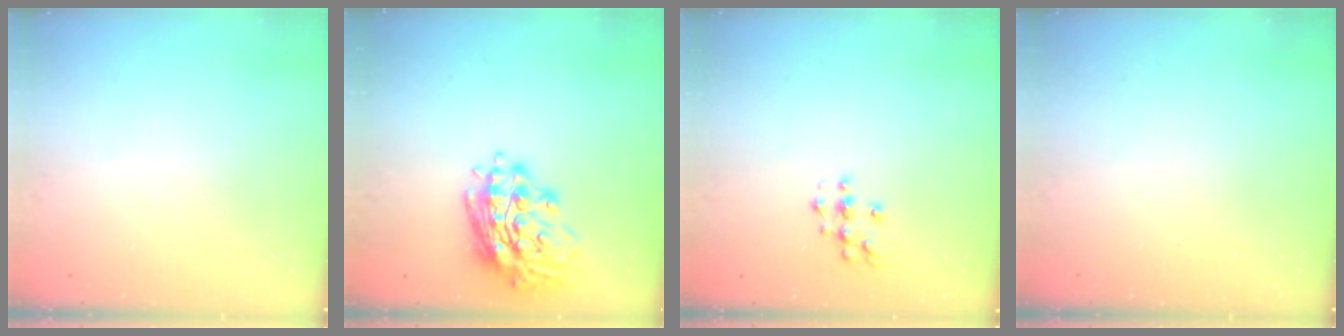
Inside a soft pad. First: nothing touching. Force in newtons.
{"total": 16.4, "press": 16.2, "slide": 2.5}
{"total": 5.2, "press": 5.1, "slide": 0.5}
{"total": 0.0}